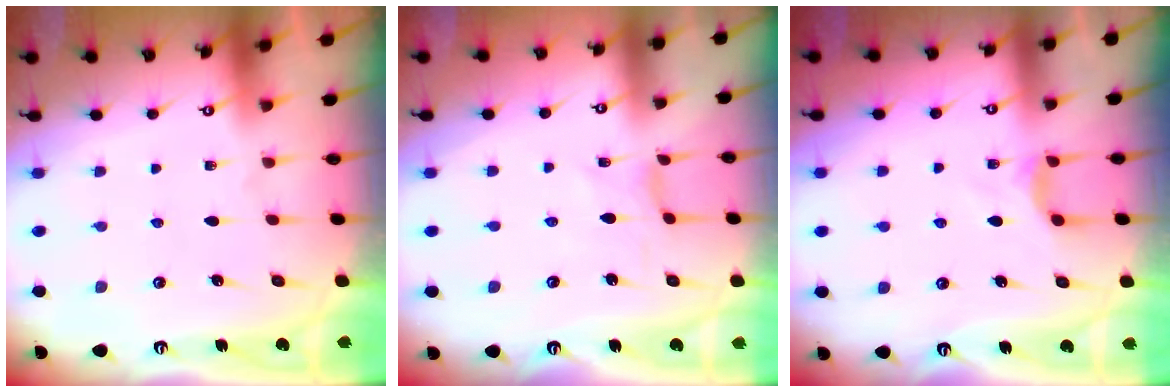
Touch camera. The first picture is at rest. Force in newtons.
{"total": 1.2, "press": 1.2, "slide": 0.0}
{"total": 2.9, "press": 2.9, "slide": 0.4}